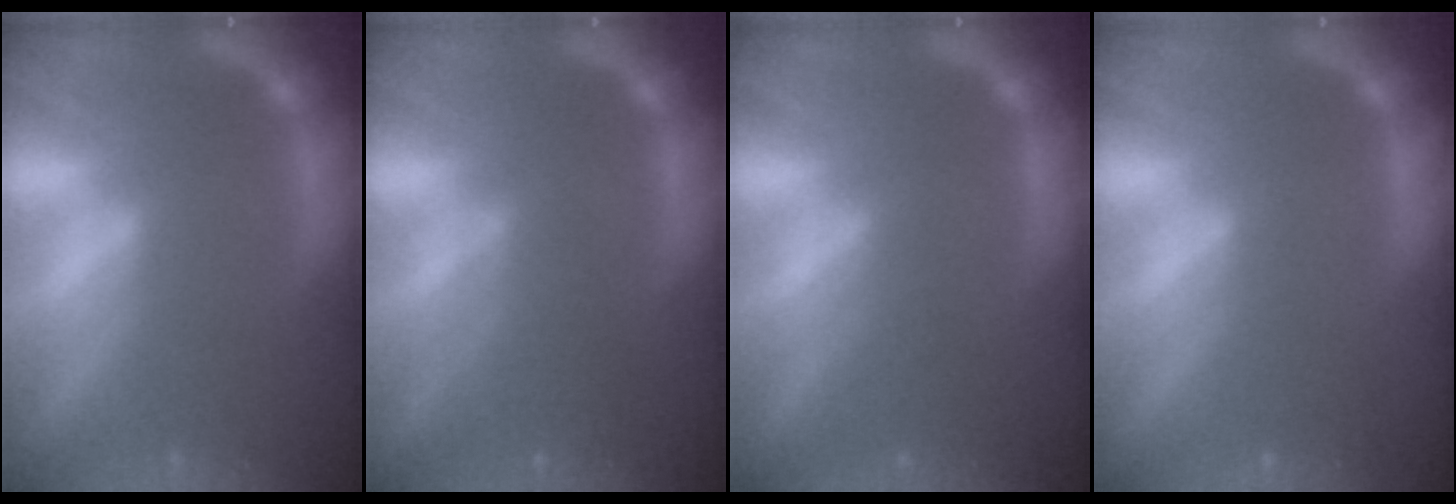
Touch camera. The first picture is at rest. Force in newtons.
{"total": 3.5}
{"total": 1.9}
{"total": 0.0}